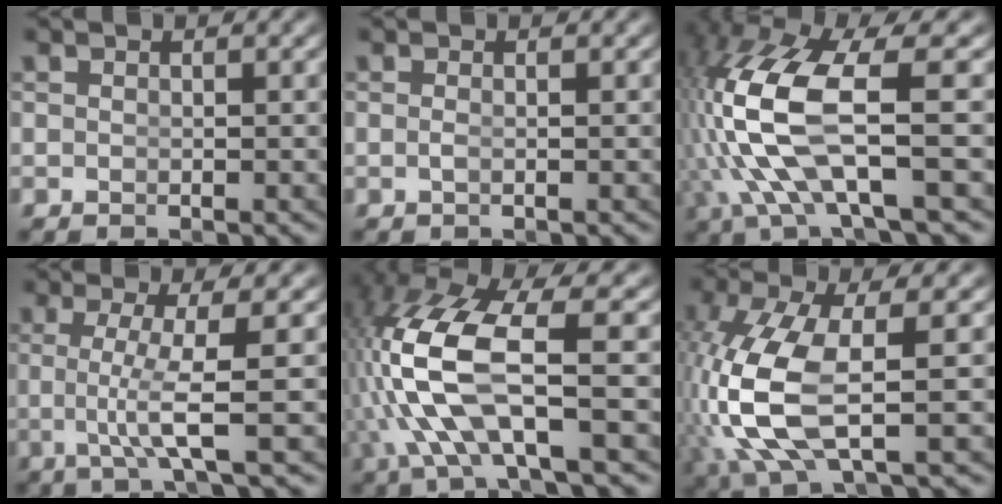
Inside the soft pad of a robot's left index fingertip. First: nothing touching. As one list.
[{"total": 0.6, "force": [-0.4, -0.5, 0.2], "torque": [-0.011, -0.013, 0.002]}, {"total": 9.6, "force": [0.2, 3.8, 8.8], "torque": [-0.219, -0.031, 0.026]}, {"total": 4.5, "force": [-0.1, -0.9, 4.4], "torque": [-0.085, -0.009, 0.002]}, {"total": 8.7, "force": [-0.4, 3.7, 7.9], "torque": [-0.199, -0.034, 0.012]}, {"total": 7.4, "force": [-0.4, 3.1, 6.8], "torque": [-0.184, -0.032, 0.017]}]